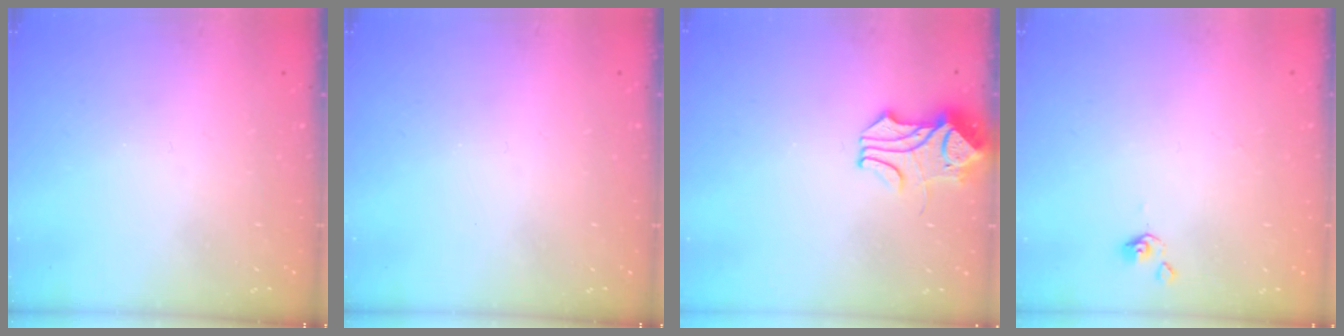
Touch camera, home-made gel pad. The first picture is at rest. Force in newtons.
{"total": 0.0}
{"total": 1.9, "press": 1.8, "slide": 0.7}
{"total": 0.0}